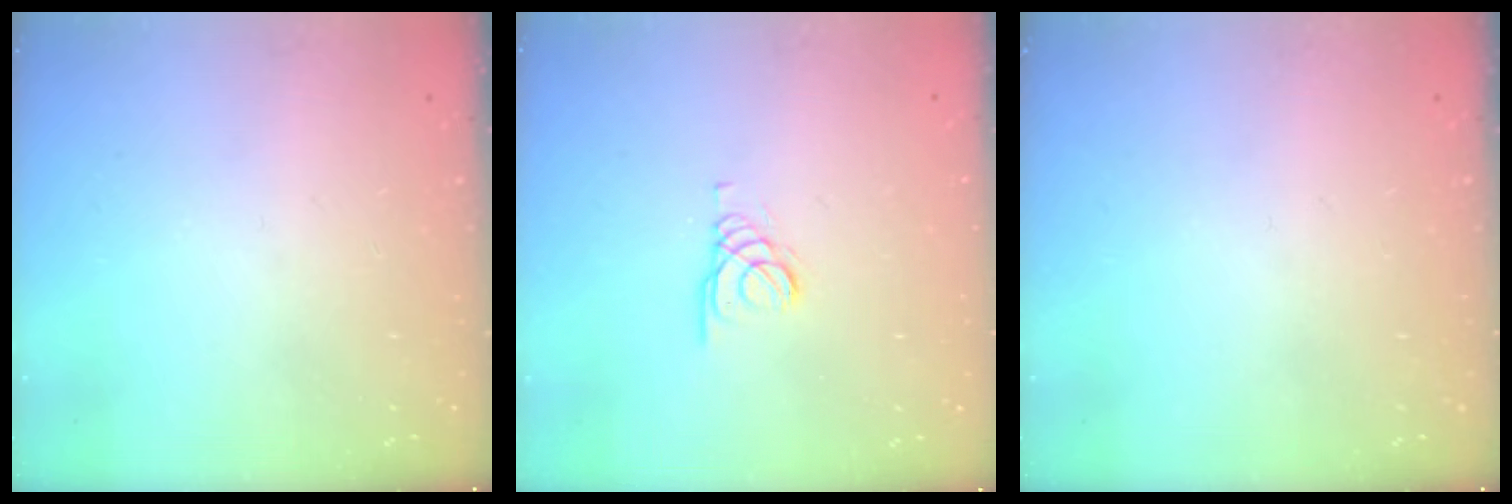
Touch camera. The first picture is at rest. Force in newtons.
{"total": 1.5, "press": 1.4, "slide": 0.1}
{"total": 0.0}